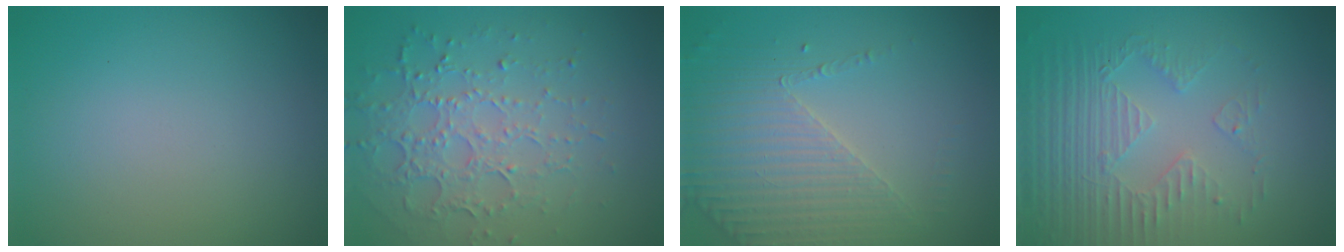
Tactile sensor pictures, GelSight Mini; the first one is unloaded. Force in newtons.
{"total": 4.9, "press": 3.3, "slide": 3.6}
{"total": 4.3, "press": 3.2, "slide": 2.9}
{"total": 5.2, "press": 3.4, "slide": 3.9}